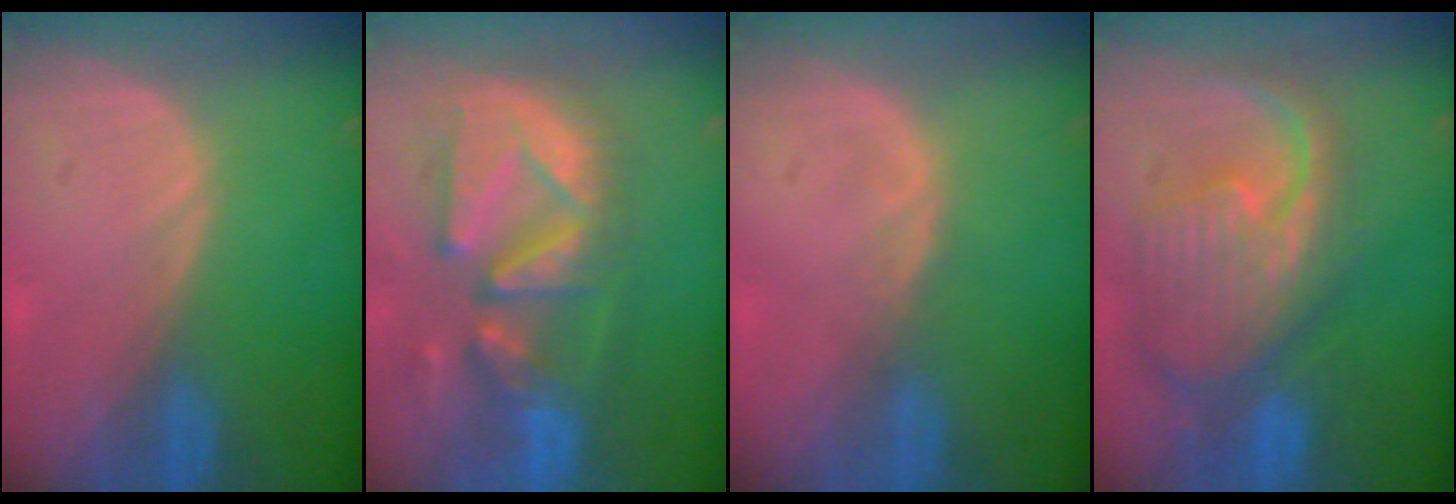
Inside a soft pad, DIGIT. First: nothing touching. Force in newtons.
{"total": 12.7, "press": 11.2, "slide": 6.0}
{"total": 0.9, "press": 0.9, "slide": 0.2}
{"total": 12.2, "press": 10.5, "slide": 6.2}